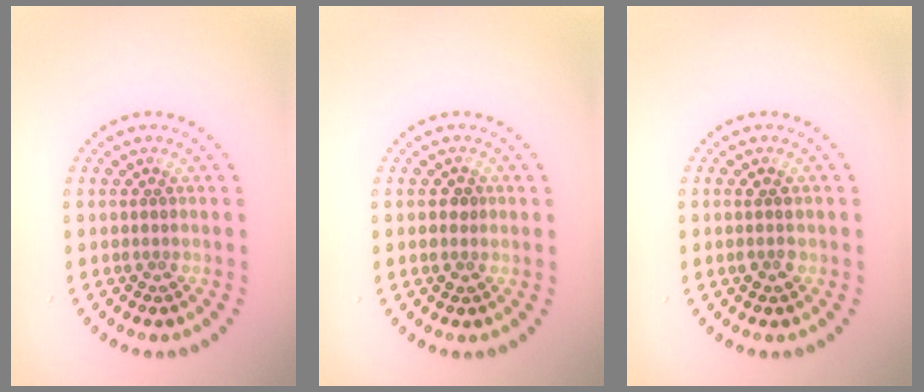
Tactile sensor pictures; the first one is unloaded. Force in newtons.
{"total": 1.2, "press": 1.1, "slide": 0.1}
{"total": 1.4, "press": 1.3, "slide": 0.3}